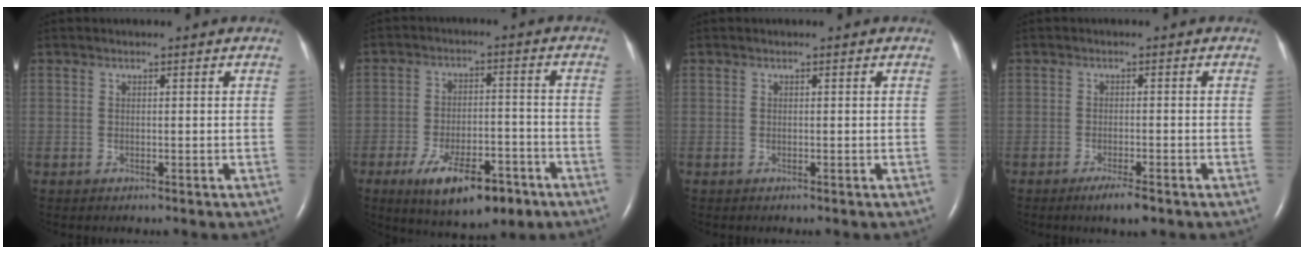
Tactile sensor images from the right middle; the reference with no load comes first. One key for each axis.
{"total": 12.1, "fx": -7.1, "fy": 4.4, "fz": 8.8, "tx": -0.143, "ty": -0.007, "tz": -0.106}
{"total": 0.0}
{"total": 3.2, "fx": -2.2, "fy": 0.2, "fz": 2.4, "tx": -0.040, "ty": -0.007, "tz": -0.037}